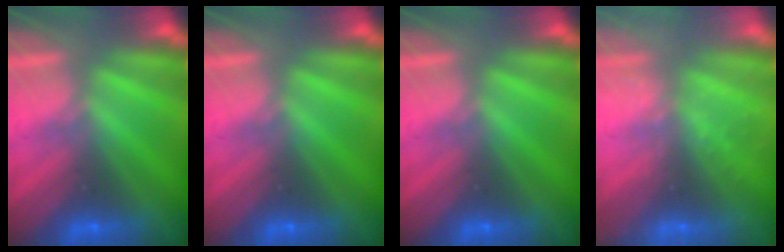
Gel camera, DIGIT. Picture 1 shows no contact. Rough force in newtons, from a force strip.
{"total": 0.0}
{"total": 0.0}
{"total": 2.3}